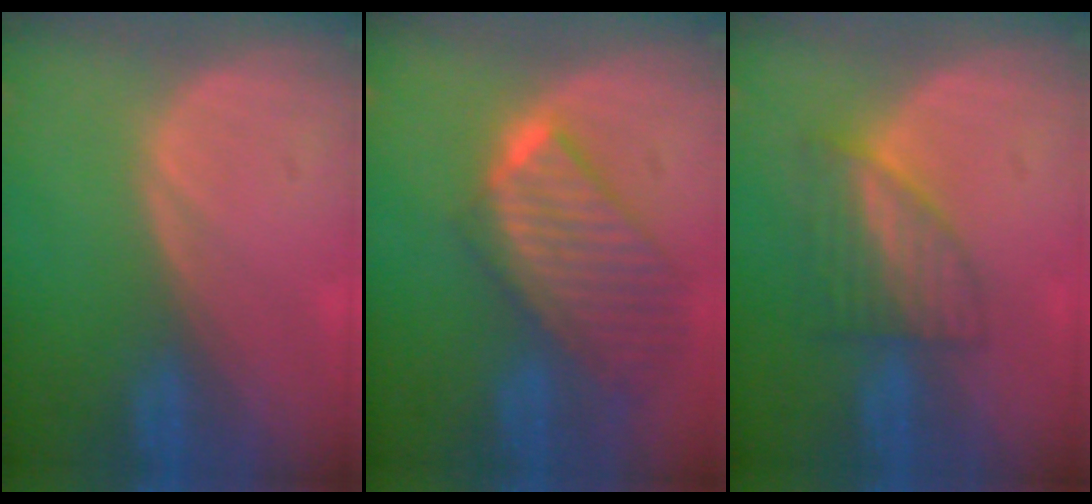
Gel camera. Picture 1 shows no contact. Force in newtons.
{"total": 9.8, "press": 8.6, "slide": 4.7}
{"total": 6.1, "press": 5.6, "slide": 2.4}